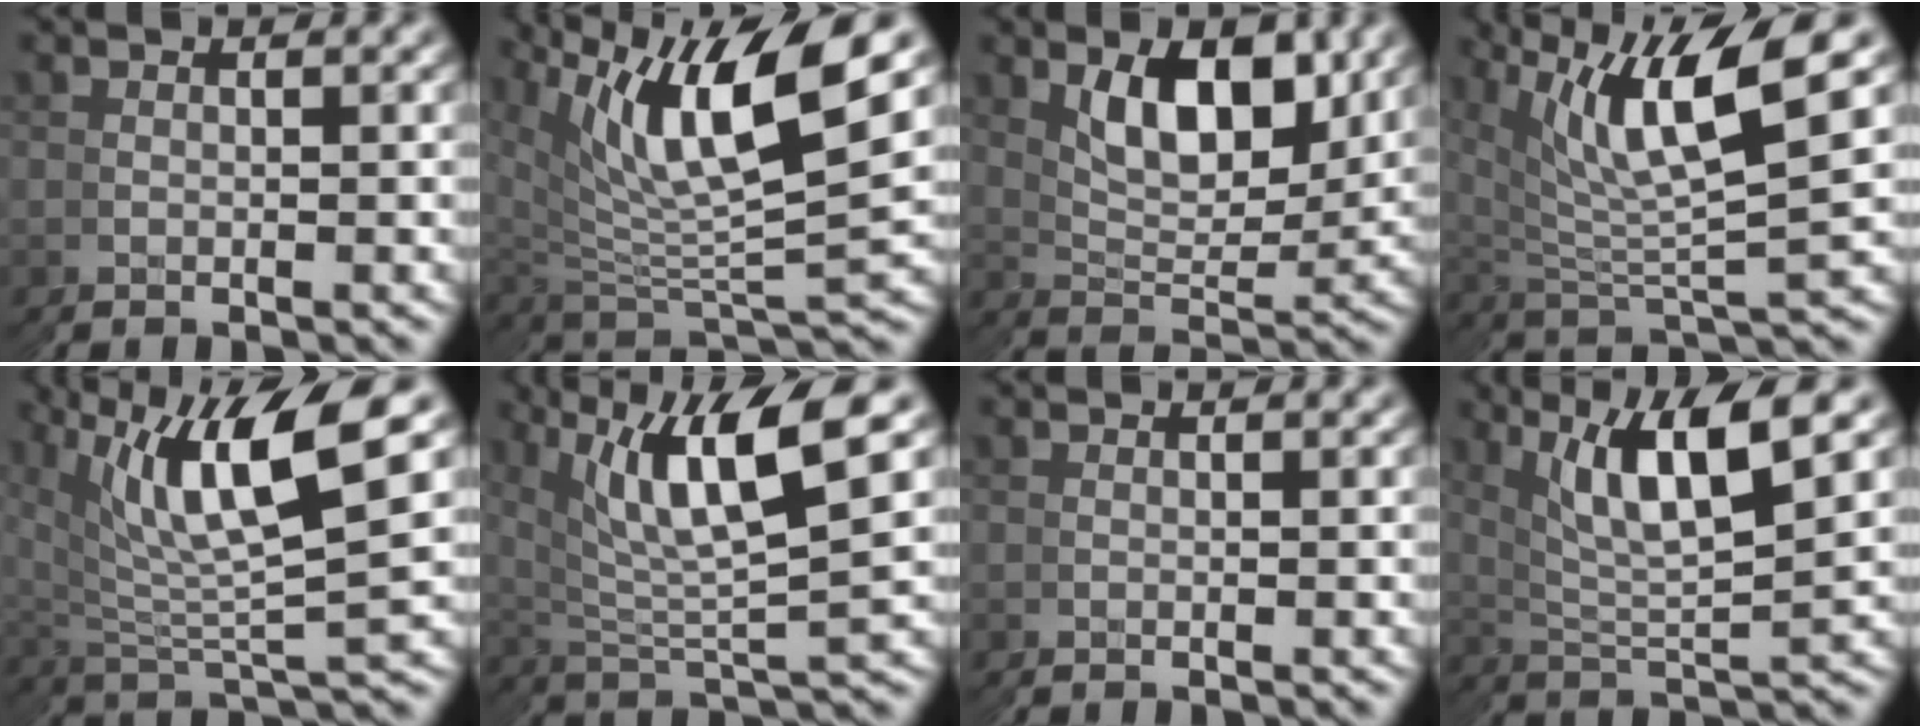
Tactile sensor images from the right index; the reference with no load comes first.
{"total": 10.0, "force": [3.7, 5.5, 7.6], "torque": [-0.153, -0.005, 0.068]}
{"total": 4.9, "force": [2.8, 2.7, 3.0], "torque": [-0.051, -0.008, 0.051]}
{"total": 7.7, "force": [3.0, 4.0, 5.9], "torque": [-0.120, -0.003, 0.058]}
{"total": 8.6, "force": [3.3, 4.5, 6.6], "torque": [-0.136, -0.001, 0.061]}
{"total": 8.0, "force": [3.4, 3.9, 6.0], "torque": [-0.123, 0.000, 0.063]}
{"total": 0.0}
{"total": 6.6, "force": [3.9, 3.1, 4.3], "torque": [-0.100, 0.016, 0.063]}